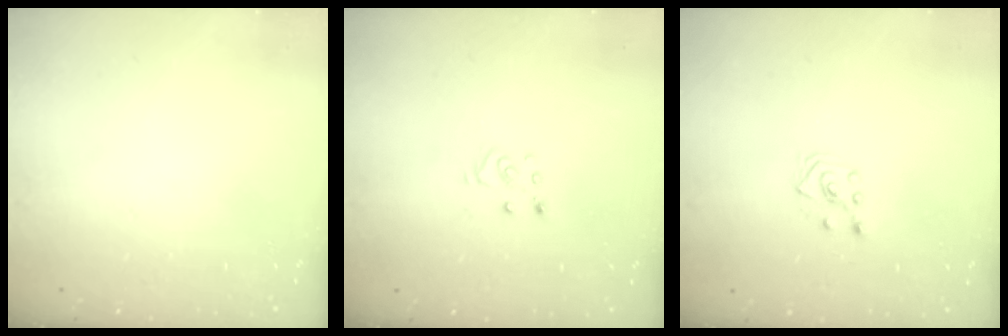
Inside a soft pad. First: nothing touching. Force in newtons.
{"total": 3.6, "press": 3.6, "slide": 0.2}
{"total": 3.7, "press": 3.6, "slide": 0.8}